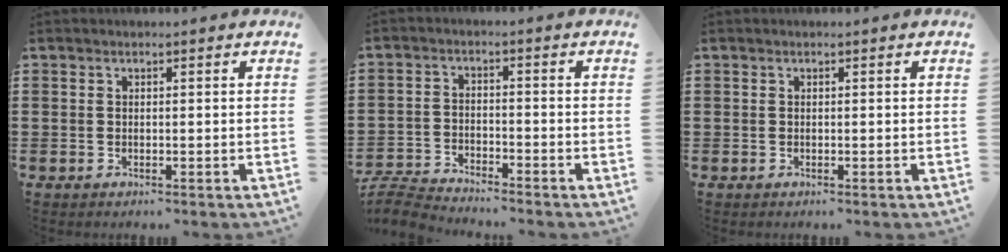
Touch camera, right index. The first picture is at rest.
{"total": 4.4, "force": [-4.4, 0.3, 0.4], "torque": [-0.029, -0.004, -0.097]}
{"total": 0.0}